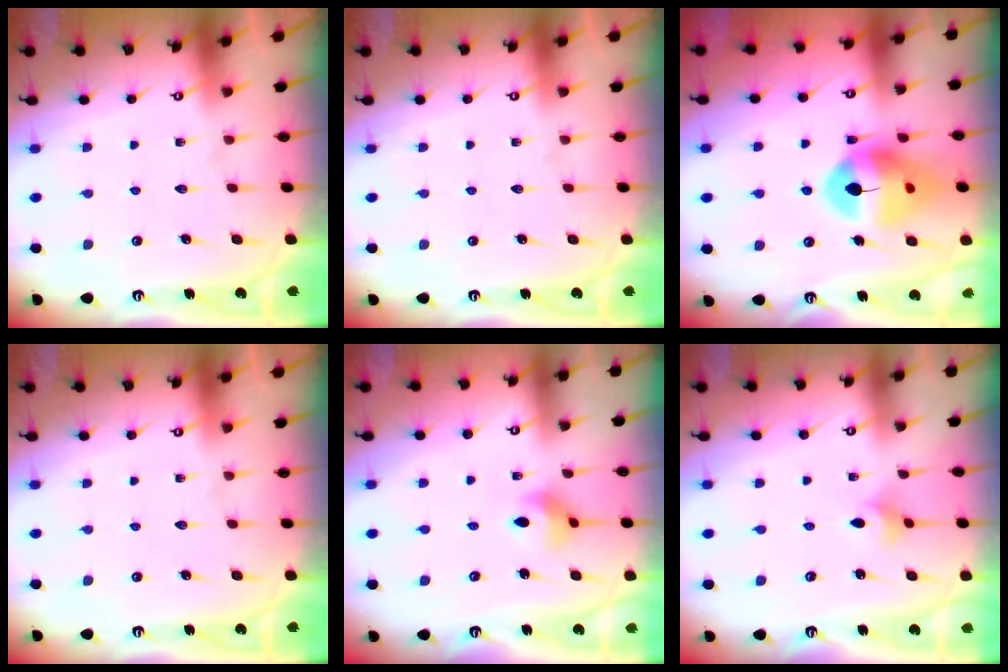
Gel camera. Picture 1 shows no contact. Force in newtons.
{"total": 0.0}
{"total": 14.3, "press": 14.2, "slide": 1.4}
{"total": 0.0}
{"total": 5.7, "press": 5.6, "slide": 0.7}
{"total": 3.3, "press": 3.2, "slide": 0.6}